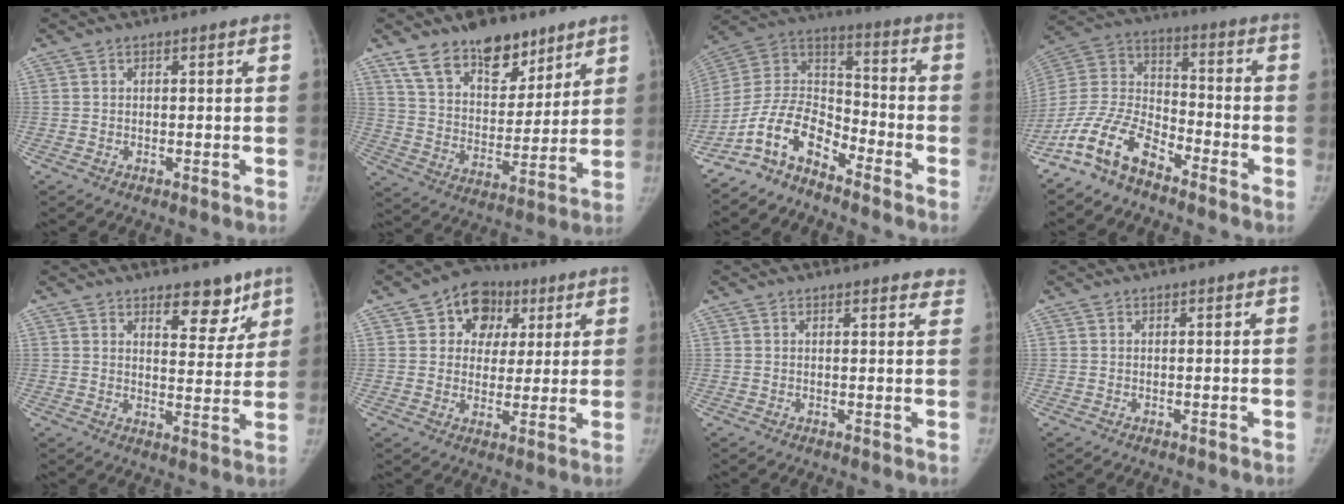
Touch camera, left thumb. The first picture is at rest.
{"total": 16.5, "force": [11.5, 8.8, 7.9], "torque": [-0.081, -0.064, 0.200]}
{"total": 12.2, "force": [-9.0, 5.6, 6.1], "torque": [-0.105, 0.089, -0.183]}
{"total": 14.1, "force": [-10.2, 6.2, 7.4], "torque": [-0.147, 0.069, -0.205]}
{"total": 7.4, "force": [5.2, 3.5, 4.0], "torque": [-0.018, -0.036, 0.073]}
{"total": 10.7, "force": [4.4, 8.6, 4.5], "torque": [-0.022, -0.007, 0.065]}
{"total": 3.9, "force": [3.5, 1.2, 1.2], "torque": [0.011, -0.010, 0.024]}
{"total": 0.0}